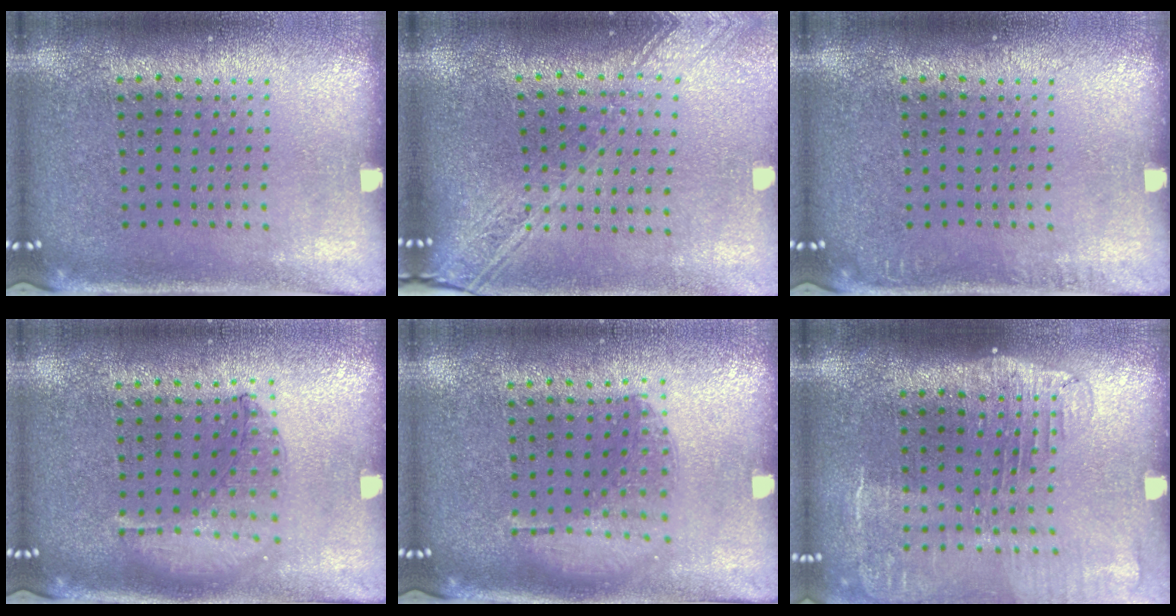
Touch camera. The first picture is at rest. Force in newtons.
{"total": 2.5, "press": 2.0, "slide": 1.4}
{"total": 0.5, "press": 0.5, "slide": 0.0}
{"total": 1.0, "press": 1.0, "slide": 0.2}
{"total": 1.1, "press": 1.0, "slide": 0.4}
{"total": 2.2, "press": 1.8, "slide": 1.2}